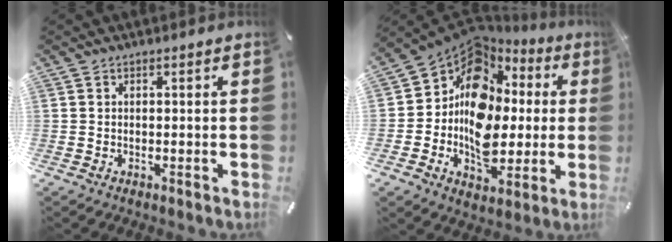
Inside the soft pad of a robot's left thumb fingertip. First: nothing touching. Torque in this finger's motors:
{"motor_torque": [1.16, 1.40, 1.68, 1.09, 0.33]}